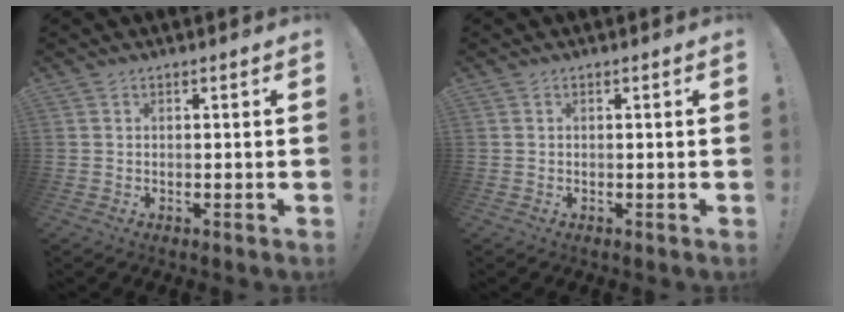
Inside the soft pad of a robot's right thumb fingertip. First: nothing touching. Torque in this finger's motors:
{"motor_torque": [-0.22, 0.01, -0.07, 0.18, -0.02]}